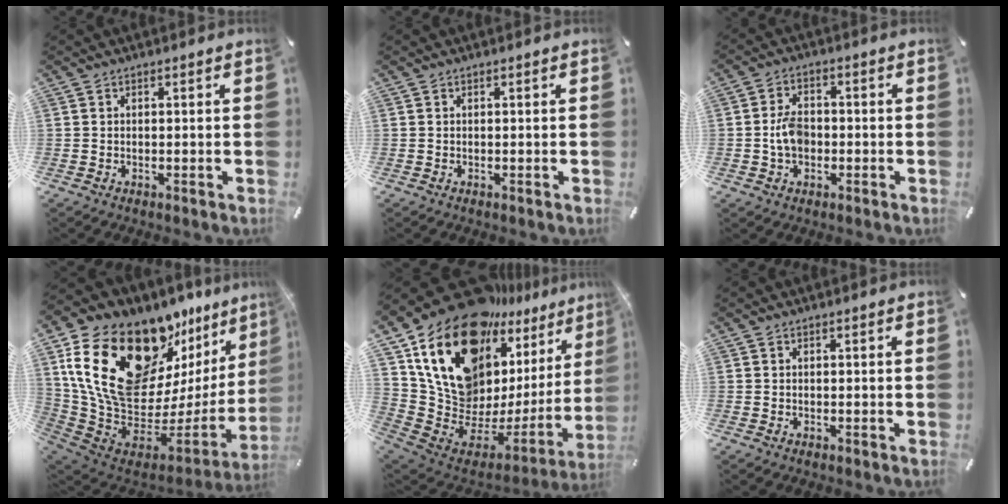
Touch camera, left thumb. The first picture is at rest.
{"total": 0.0}
{"total": 5.9, "force": [-0.9, 4.1, 4.1], "torque": [-0.080, 0.005, -0.022]}
{"total": 25.6, "force": [13.2, 14.7, 16.3], "torque": [-0.299, -0.098, 0.252]}
{"total": 21.6, "force": [13.4, 12.8, 11.1], "torque": [-0.166, -0.136, 0.256]}
{"total": 0.0}